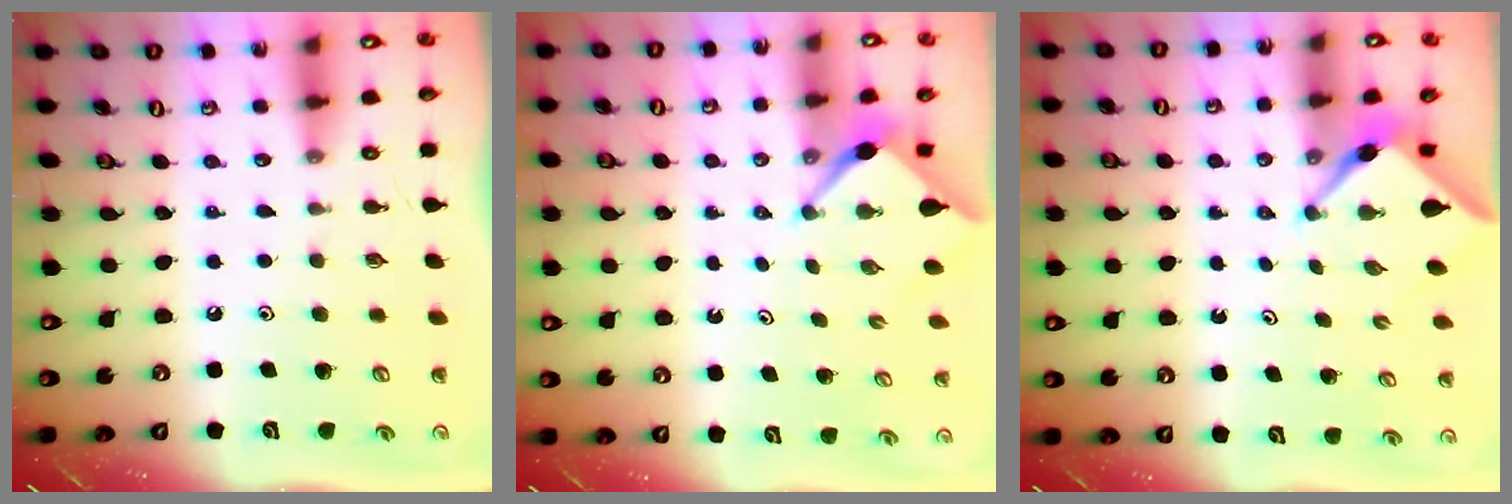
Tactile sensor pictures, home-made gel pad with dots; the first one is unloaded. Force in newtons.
{"total": 2.6, "press": 2.6, "slide": 0.3}
{"total": 3.1, "press": 3.1, "slide": 0.3}